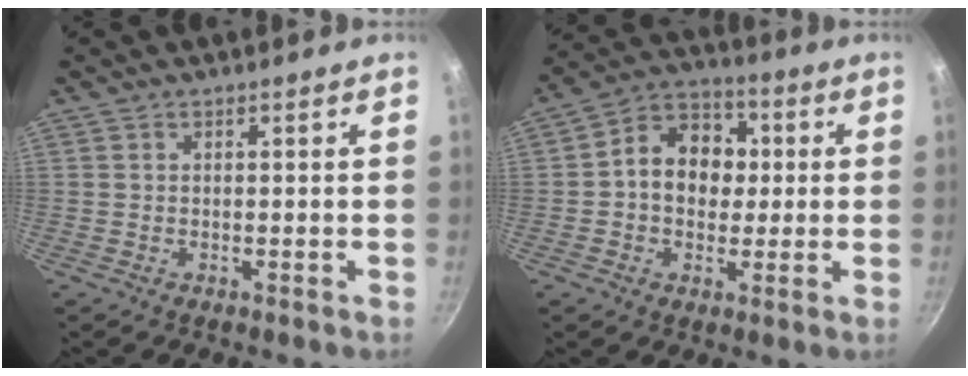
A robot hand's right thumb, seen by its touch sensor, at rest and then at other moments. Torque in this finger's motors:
{"motor_torque": [-0.12, 0.48, 0.63, -0.44, 0.07]}